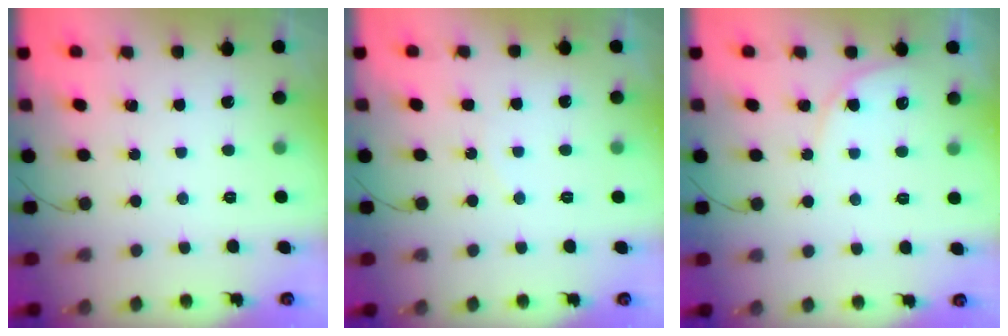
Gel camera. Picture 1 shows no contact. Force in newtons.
{"total": 4.4, "press": 4.4, "slide": 0.4}
{"total": 5.4, "press": 5.4, "slide": 0.6}